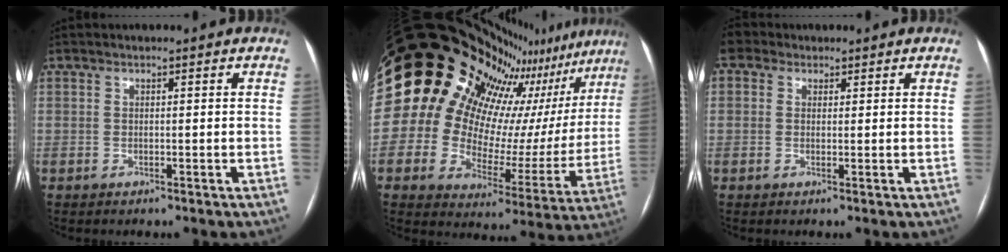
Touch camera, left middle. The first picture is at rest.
{"total": 22.6, "force": [17.7, 8.6, 11.0], "torque": [-0.207, -0.022, 0.250]}
{"total": 1.8, "force": [-0.4, 1.8, 0.3], "torque": [-0.021, 0.028, 0.010]}